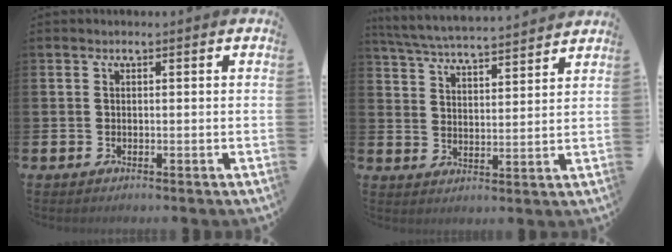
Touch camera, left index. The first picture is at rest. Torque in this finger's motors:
{"motor_torque": [-0.04, -2.08, 0.71, 0.21]}